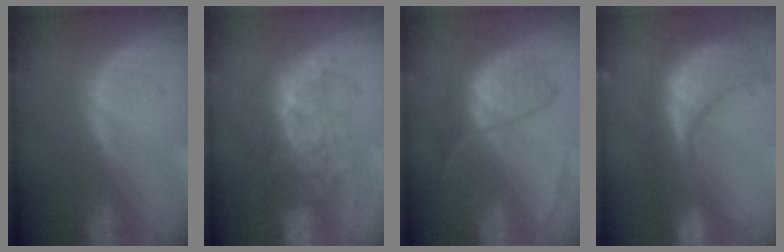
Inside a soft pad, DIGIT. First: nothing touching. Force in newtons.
{"total": 8.7, "press": 8.1, "slide": 3.1}
{"total": 6.5, "press": 6.5, "slide": 0.9}
{"total": 12.6, "press": 11.2, "slide": 5.7}